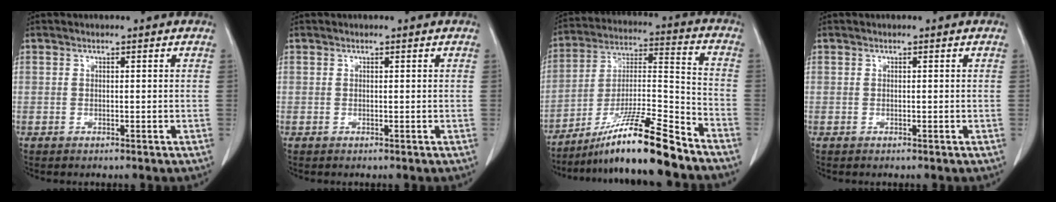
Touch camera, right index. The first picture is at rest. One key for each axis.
{"total": 0.0}
{"total": 15.9, "fx": -12.3, "fy": -0.3, "fz": 10.0, "tx": -0.185, "ty": -0.005, "tz": -0.215}
{"total": 0.0}